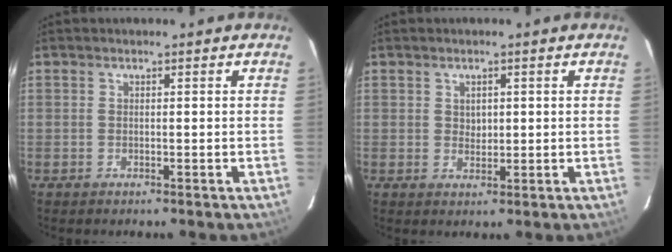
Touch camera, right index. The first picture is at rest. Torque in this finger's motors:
{"motor_torque": [-0.17, 0.07, -0.06, 0.00]}